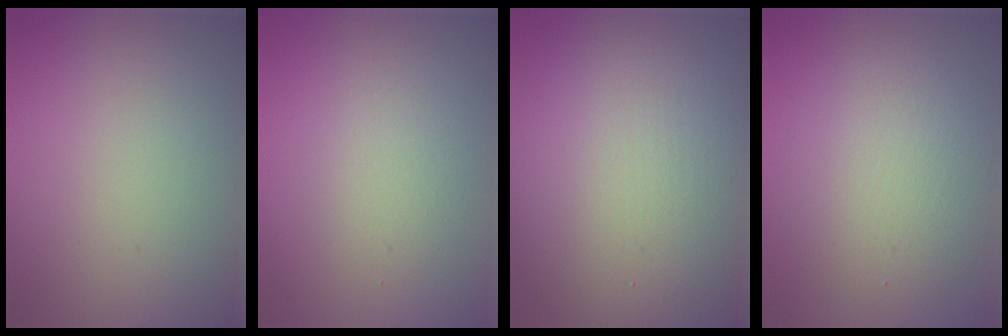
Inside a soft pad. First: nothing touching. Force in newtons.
{"total": 2.1, "press": 2.1, "slide": 0.1}
{"total": 13.4, "press": 13.4, "slide": 0.4}
{"total": 4.8, "press": 4.8, "slide": 0.1}